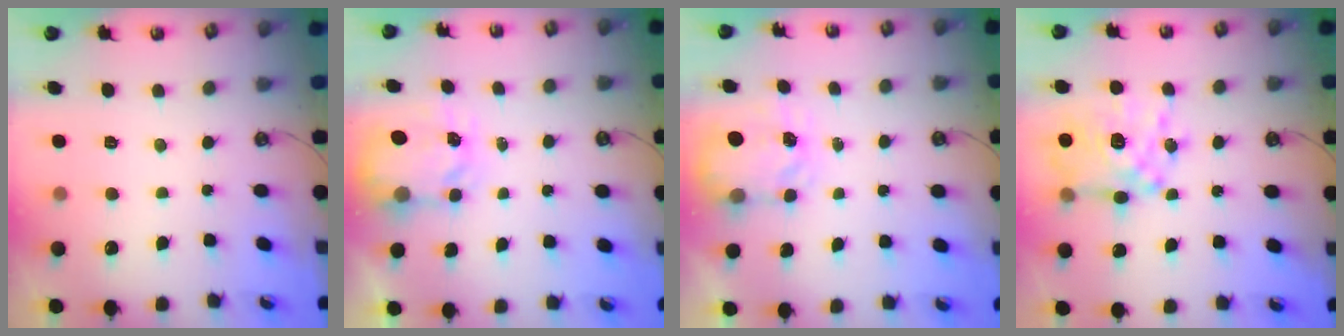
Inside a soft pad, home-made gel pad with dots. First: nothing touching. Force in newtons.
{"total": 3.7, "press": 3.7, "slide": 0.4}
{"total": 4.0, "press": 3.9, "slide": 0.6}
{"total": 15.2, "press": 15.2, "slide": 1.1}